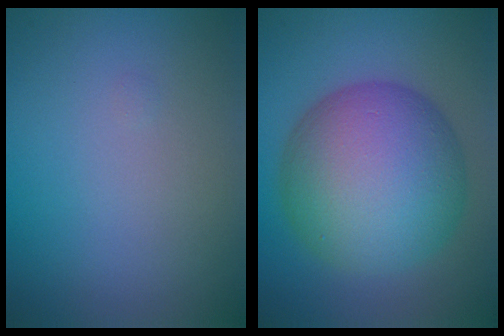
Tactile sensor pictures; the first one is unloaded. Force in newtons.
{"total": 12.2, "press": 12.2, "slide": 0.3}